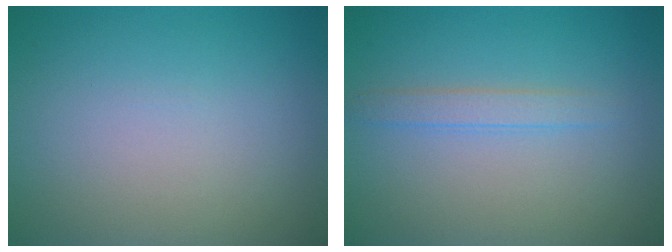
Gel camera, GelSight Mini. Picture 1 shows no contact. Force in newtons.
{"total": 1.8, "press": 1.8, "slide": 0.0}